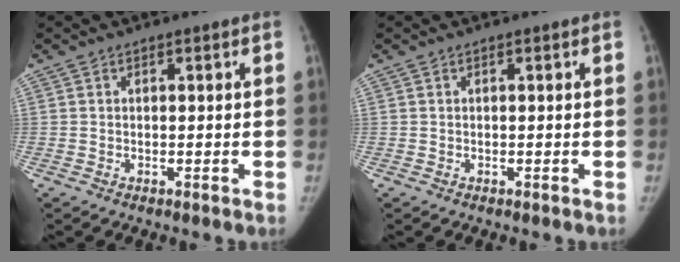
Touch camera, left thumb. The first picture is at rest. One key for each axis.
{"total": 0.0}